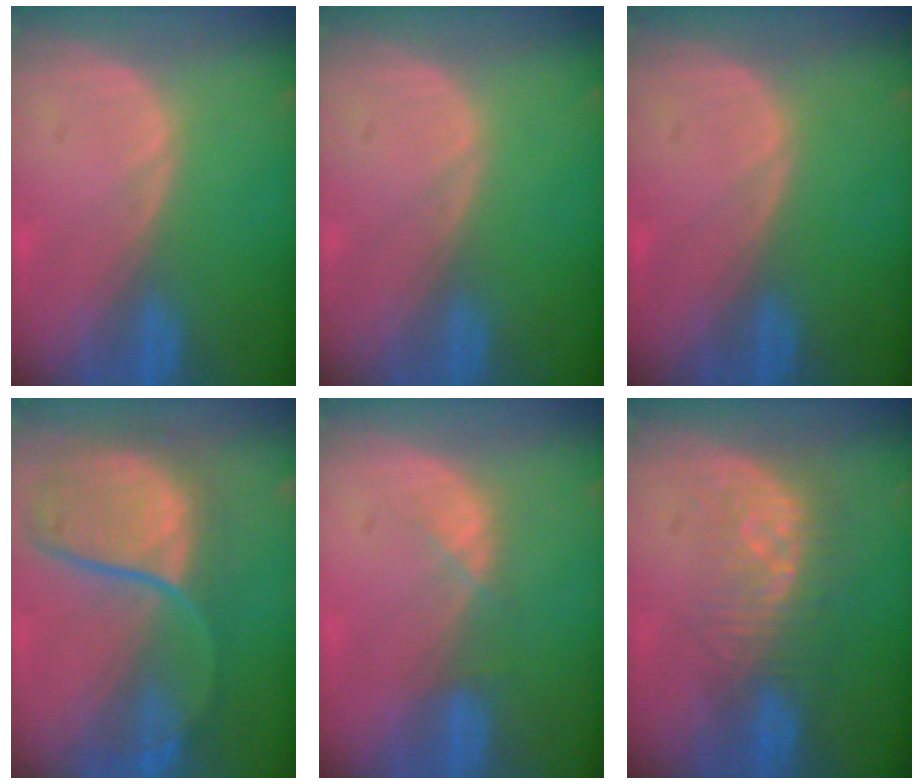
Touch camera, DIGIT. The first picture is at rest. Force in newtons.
{"total": 0.0}
{"total": 0.0}
{"total": 10.5, "press": 9.6, "slide": 4.1}
{"total": 2.3, "press": 2.2, "slide": 0.7}
{"total": 8.3, "press": 7.3, "slide": 4.0}